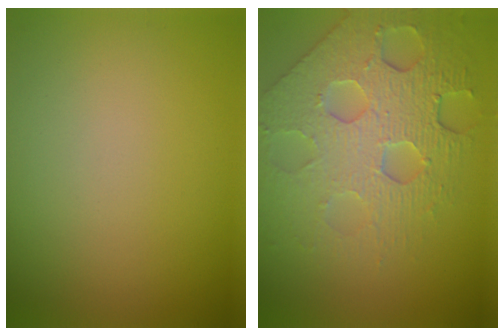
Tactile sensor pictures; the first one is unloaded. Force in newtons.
{"total": 8.1, "press": 5.5, "slide": 6.0}